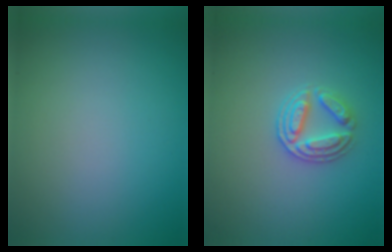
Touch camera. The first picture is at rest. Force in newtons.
{"total": 2.9, "press": 2.7, "slide": 1.0}